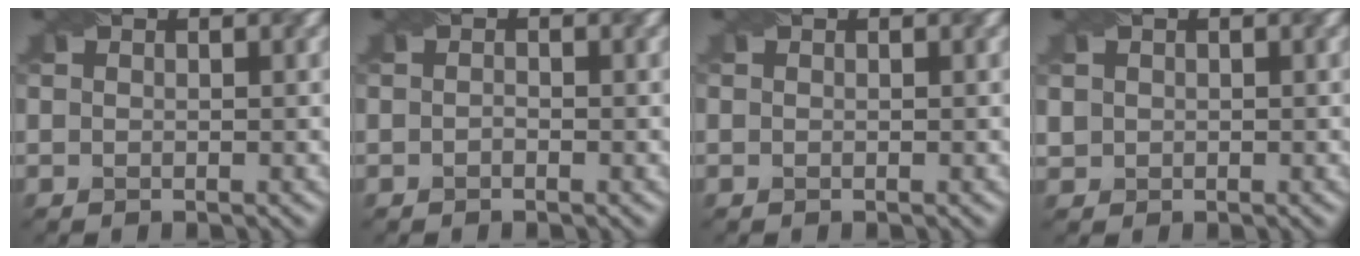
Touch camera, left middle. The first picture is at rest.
{"total": 0.6, "force": [-0.6, -0.1, 0.1], "torque": [-0.004, -0.001, -0.011]}
{"total": 0.0}
{"total": 1.3, "force": [0.4, 1.2, 0.3], "torque": [-0.014, 0.009, 0.023]}